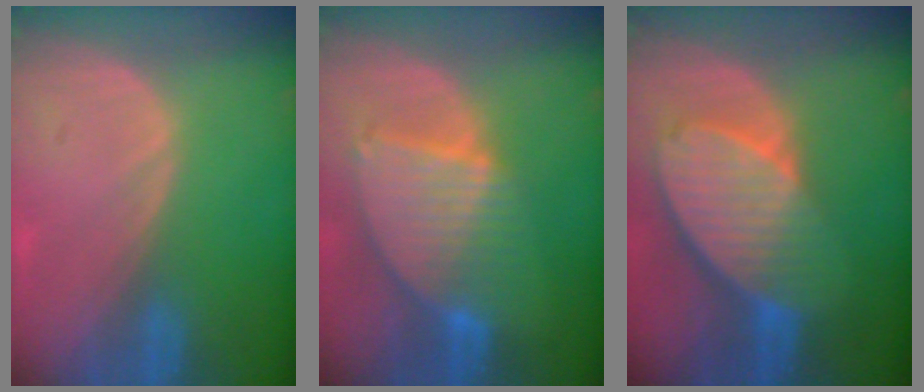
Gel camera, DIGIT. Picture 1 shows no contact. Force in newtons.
{"total": 8.4, "press": 7.5, "slide": 3.8}
{"total": 10.3, "press": 8.9, "slide": 5.1}